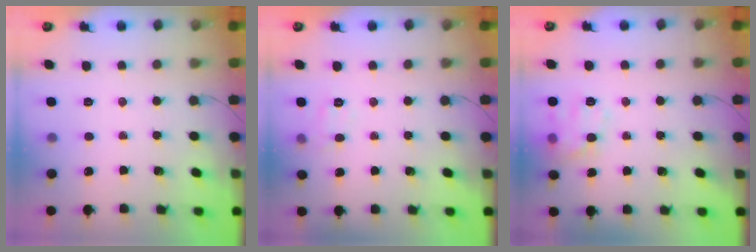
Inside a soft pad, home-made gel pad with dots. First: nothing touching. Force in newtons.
{"total": 6.7, "press": 6.6, "slide": 1.2}
{"total": 12.2, "press": 12.1, "slide": 0.7}